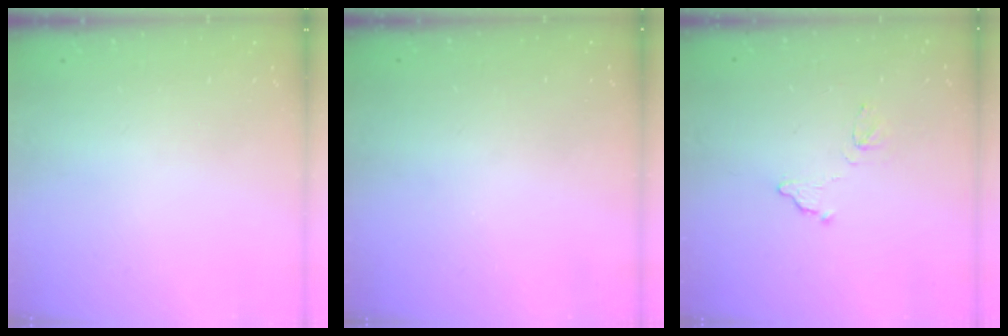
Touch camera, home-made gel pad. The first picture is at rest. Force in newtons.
{"total": 2.9, "press": 2.8, "slide": 0.9}
{"total": 7.9, "press": 7.9, "slide": 0.4}